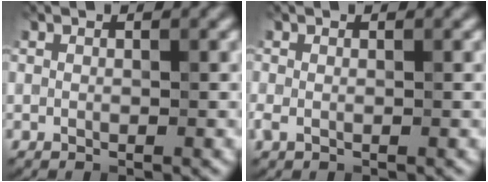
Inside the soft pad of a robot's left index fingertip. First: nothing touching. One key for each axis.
{"total": 0.9, "fx": -0.2, "fy": 0.5, "fz": 0.7, "tx": -0.017, "ty": -0.004, "tz": -0.005}